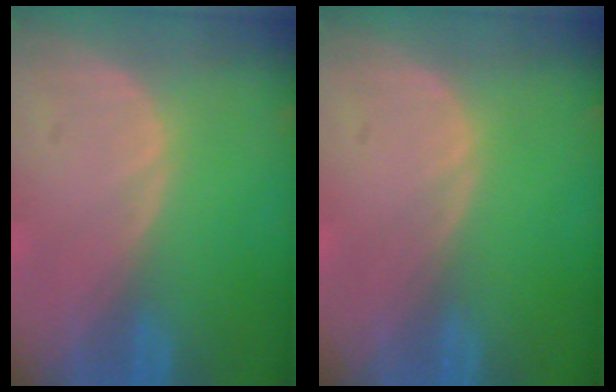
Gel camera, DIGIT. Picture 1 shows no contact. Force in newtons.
{"total": 0.0}